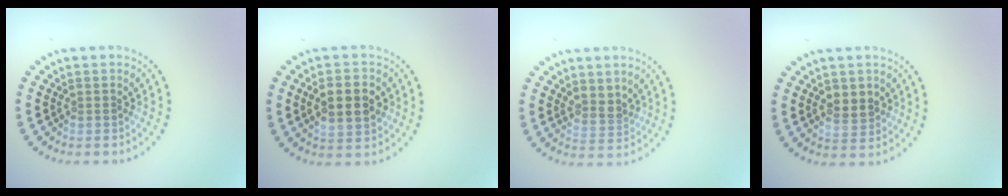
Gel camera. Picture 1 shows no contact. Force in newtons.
{"total": 5.0, "press": 5.0, "slide": 0.3}
{"total": 1.8, "press": 1.6, "slide": 1.0}
{"total": 2.5, "press": 2.4, "slide": 0.5}